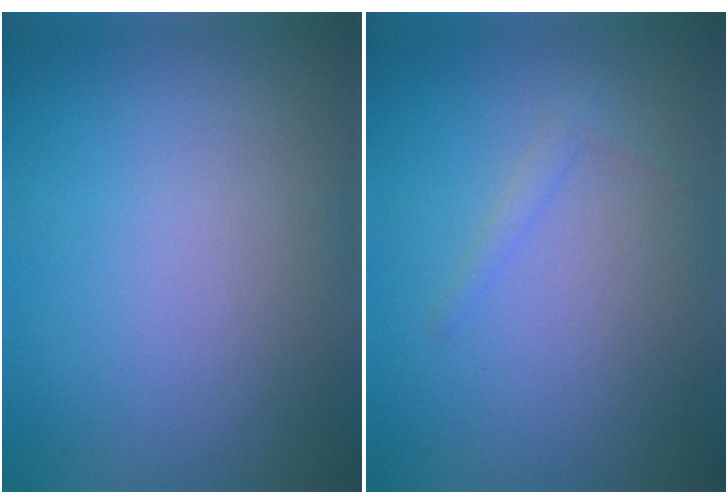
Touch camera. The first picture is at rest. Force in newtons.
{"total": 0.8, "press": 0.8, "slide": 0.1}